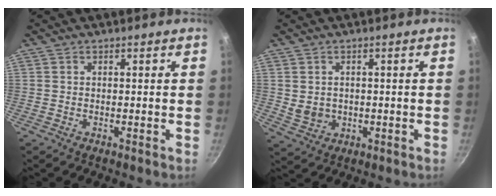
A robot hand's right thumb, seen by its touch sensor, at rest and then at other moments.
{"total": 4.2, "force": [0.0, 3.6, 2.2], "torque": [-0.032, -0.002, 0.011]}